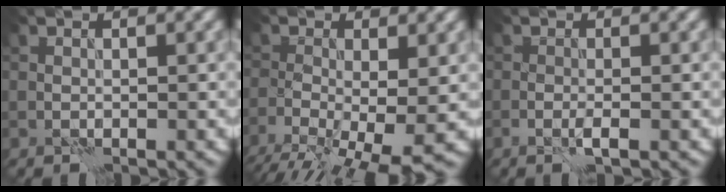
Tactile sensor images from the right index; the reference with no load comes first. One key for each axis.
{"total": 8.5, "fx": -3.9, "fy": 3.3, "fz": 6.8, "tx": -0.119, "ty": -0.030, "tz": -0.060}
{"total": 1.2, "fx": -0.5, "fy": 0.2, "fz": 1.0, "tx": -0.021, "ty": 0.001, "tz": -0.013}